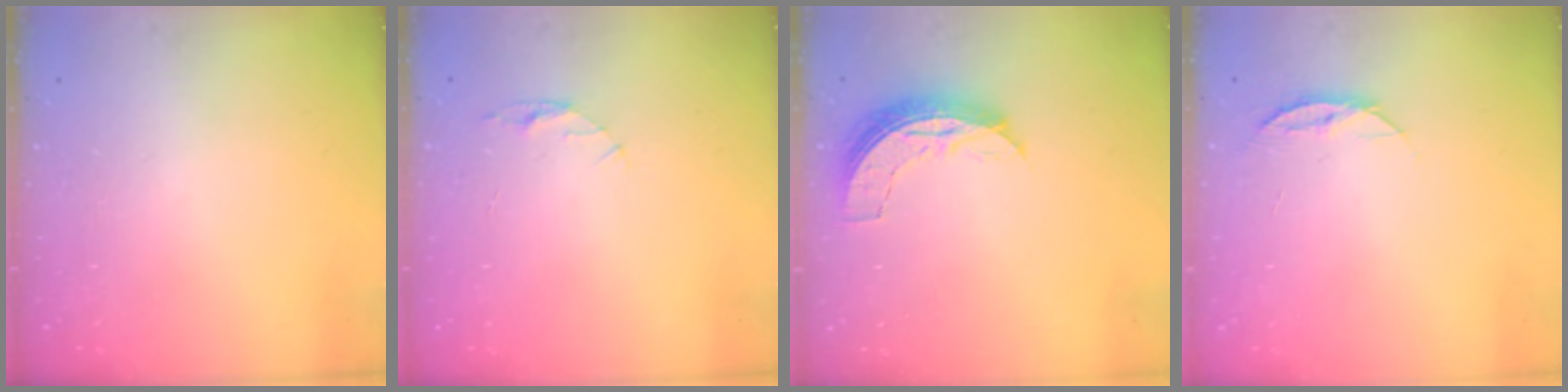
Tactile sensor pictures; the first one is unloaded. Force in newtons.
{"total": 4.3, "press": 4.3, "slide": 0.5}
{"total": 6.9, "press": 6.9, "slide": 0.5}
{"total": 4.4, "press": 4.3, "slide": 0.5}